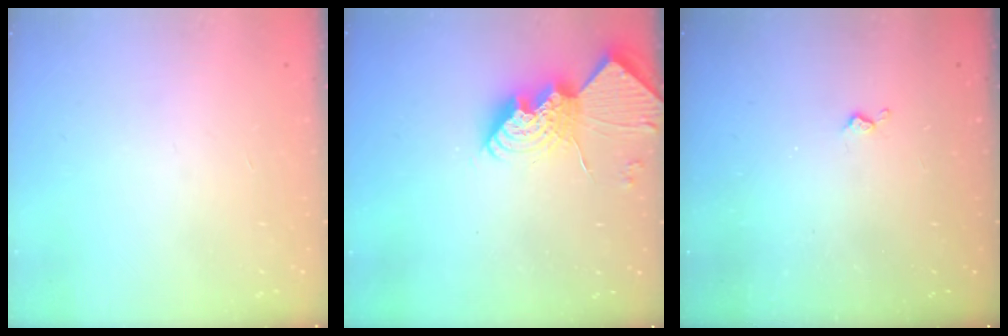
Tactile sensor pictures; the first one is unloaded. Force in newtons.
{"total": 11.8, "press": 11.8, "slide": 1.0}
{"total": 3.0, "press": 2.9, "slide": 0.4}